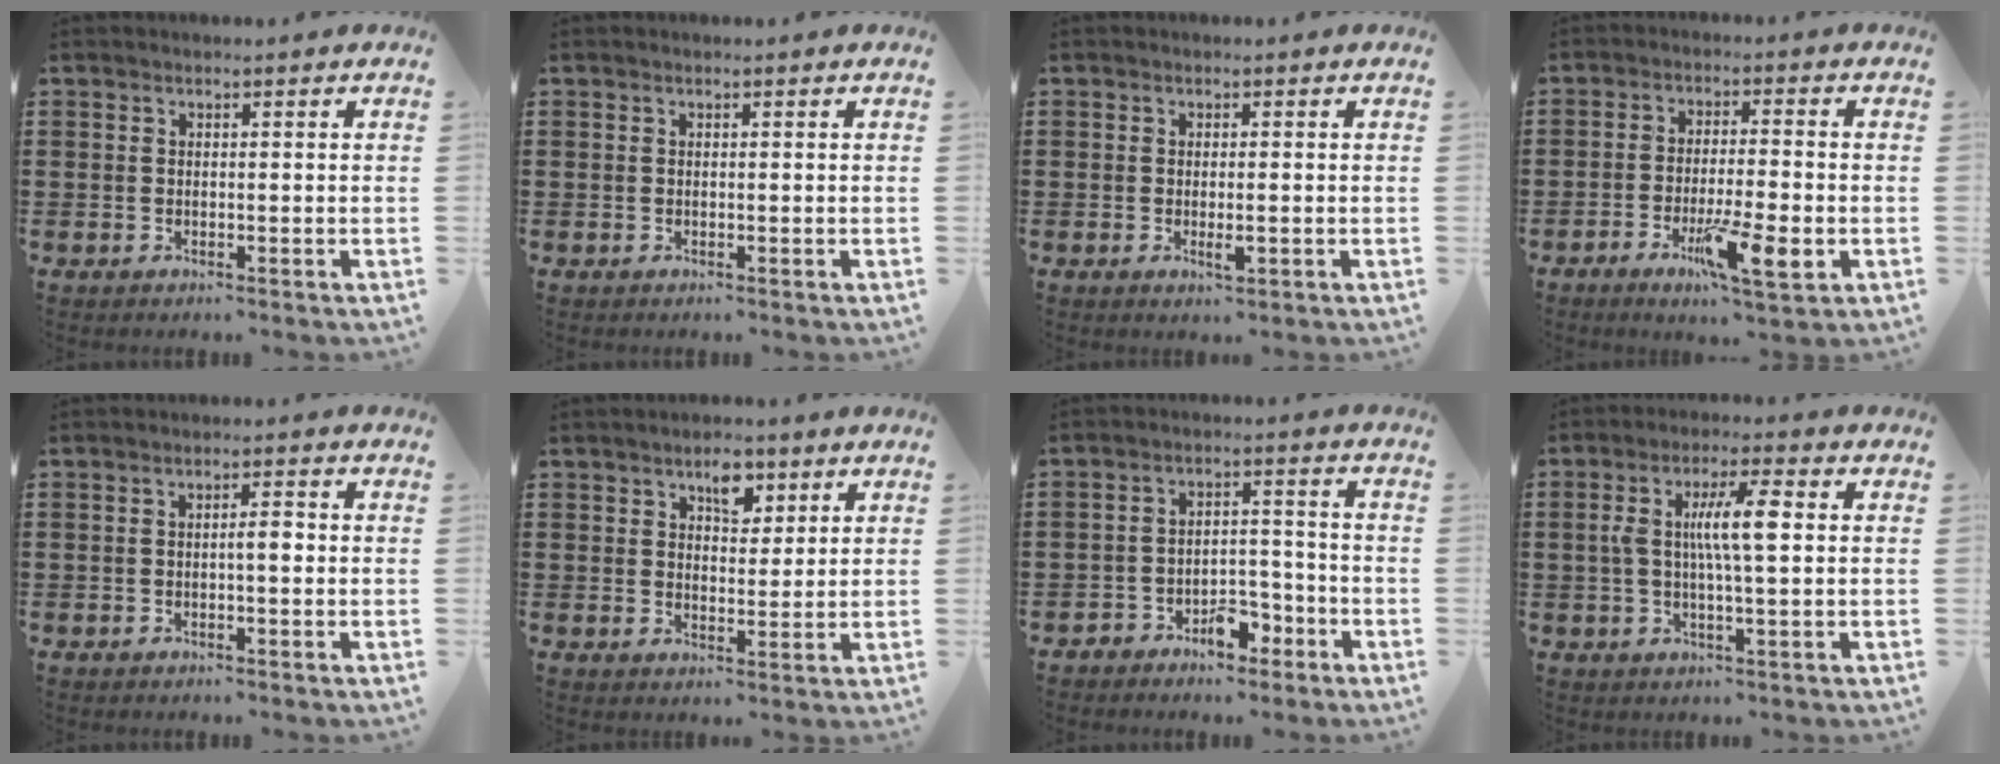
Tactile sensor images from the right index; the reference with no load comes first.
{"total": 0.0}
{"total": 2.1, "force": [-0.5, 0.5, 2.0], "torque": [-0.041, -0.005, -0.011]}
{"total": 8.5, "force": [-3.6, 1.8, 7.5], "torque": [-0.135, -0.005, -0.059]}
{"total": 2.4, "force": [-0.3, 0.5, 2.3], "torque": [-0.041, 0.003, -0.007]}
{"total": 4.8, "force": [2.8, 2.7, 2.9], "torque": [-0.043, 0.002, 0.043]}
{"total": 5.3, "force": [-3.9, 2.7, 2.4], "torque": [-0.037, 0.020, -0.071]}
{"total": 7.7, "force": [0.9, 1.6, 7.5], "torque": [-0.147, 0.002, 0.009]}